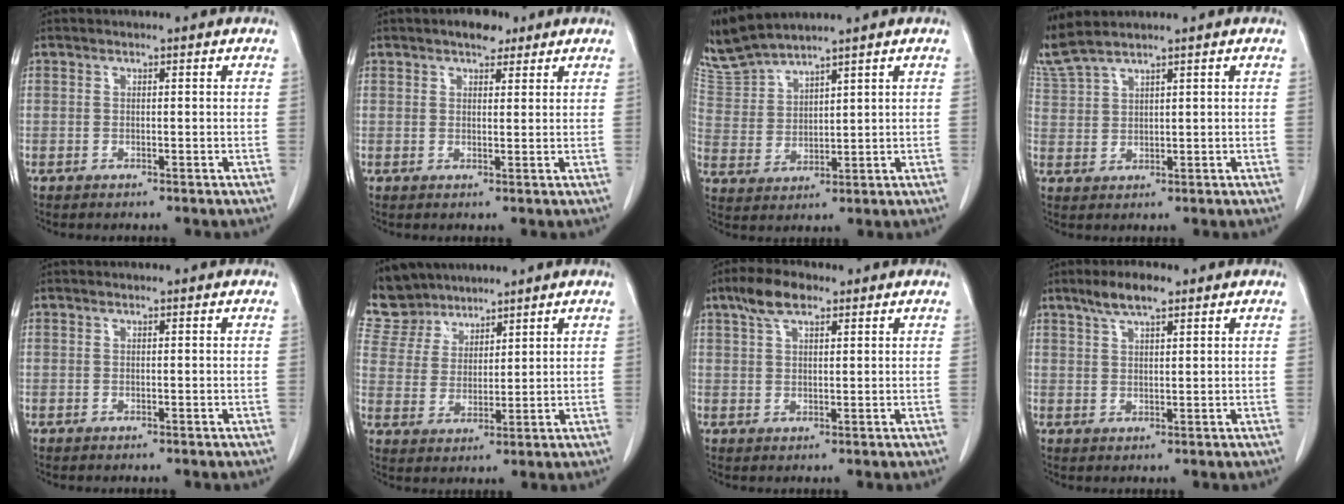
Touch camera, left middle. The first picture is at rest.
{"total": 3.4, "force": [2.5, 1.6, 1.7], "torque": [-0.028, 0.007, 0.036]}
{"total": 6.9, "force": [6.7, -0.3, 1.5], "torque": [-0.053, 0.007, 0.150]}
{"total": 5.0, "force": [4.6, -0.5, 1.8], "torque": [-0.060, 0.015, 0.107]}
{"total": 0.0}
{"total": 8.1, "force": [7.4, 3.5, 0.0], "torque": [-0.007, 0.013, 0.153]}
{"total": 5.3, "force": [3.4, 2.1, 3.5], "torque": [-0.074, 0.015, 0.064]}
{"total": 4.8, "force": [3.4, 1.1, 3.2], "torque": [-0.068, 0.009, 0.063]}